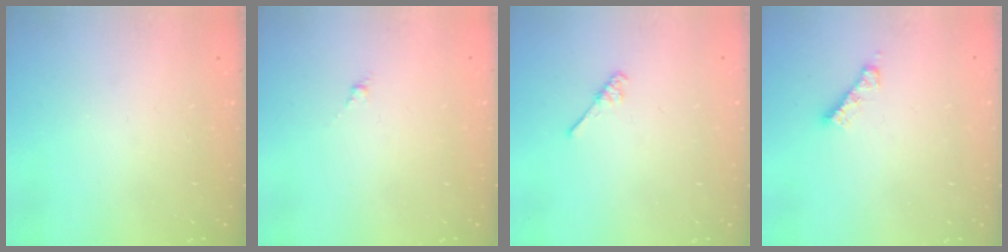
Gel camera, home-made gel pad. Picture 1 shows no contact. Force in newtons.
{"total": 0.0}
{"total": 3.1, "press": 3.1, "slide": 0.5}
{"total": 4.0, "press": 4.0, "slide": 0.2}